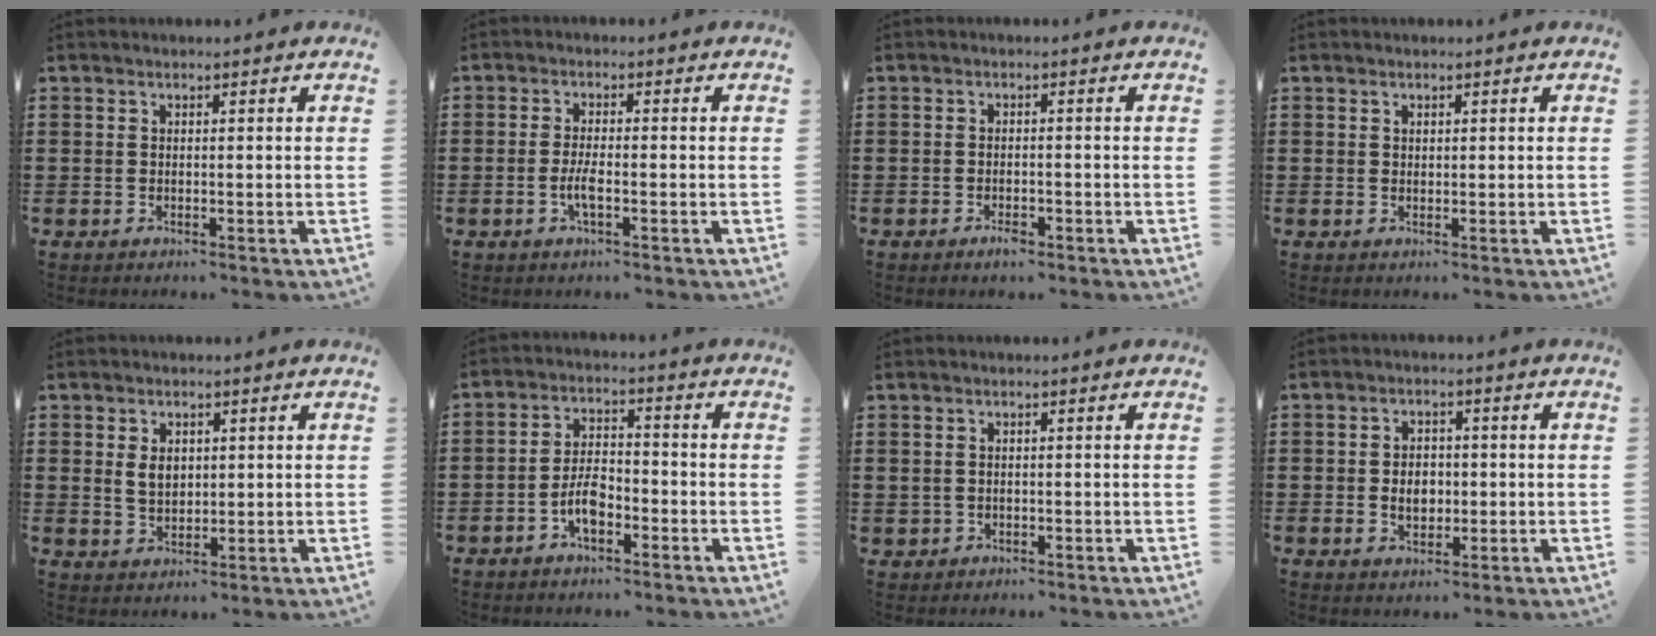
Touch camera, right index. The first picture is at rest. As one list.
[{"total": 3.0, "force": [-1.1, 0.7, 2.7], "torque": [-0.061, -0.004, -0.025]}, {"total": 1.7, "force": [-1.1, 0.7, 1.0], "torque": [-0.021, 0.000, -0.022]}, {"total": 0.7, "force": [0.4, 0.5, 0.1], "torque": [-0.004, 0.002, 0.009]}, {"total": 3.4, "force": [0.8, 2.4, 2.3], "torque": [-0.044, 0.007, 0.011]}, {"total": 5.3, "force": [-2.5, 2.6, 3.9], "torque": [-0.092, 0.002, -0.054]}, {"total": 0.8, "force": [0.1, 0.8, 0.0], "torque": [-0.002, 0.005, 0.001]}, {"total": 3.7, "force": [-0.4, 2.8, 2.5], "torque": [-0.046, 0.005, -0.013]}]